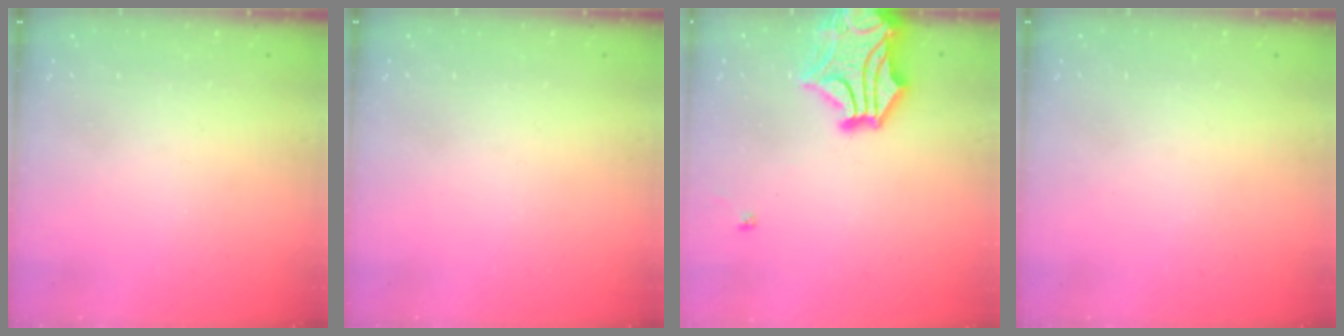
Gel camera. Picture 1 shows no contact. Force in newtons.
{"total": 0.0}
{"total": 7.3, "press": 6.9, "slide": 2.2}
{"total": 0.0}